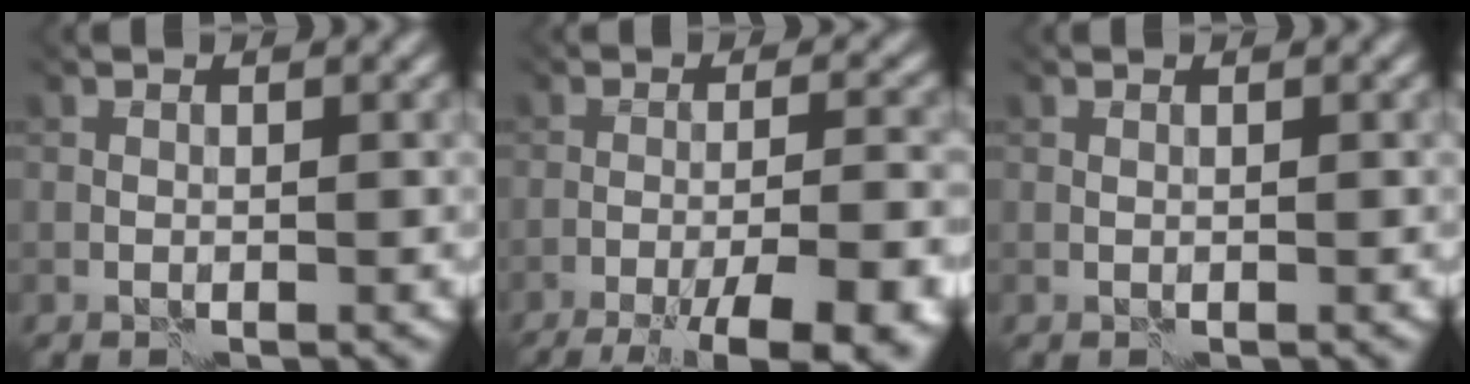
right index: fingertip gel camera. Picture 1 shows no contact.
{"total": 12.3, "force": [-8.9, 2.7, 8.1], "torque": [-0.076, -0.003, -0.096]}
{"total": 0.5, "force": [0.5, 0.0, 0.2], "torque": [-0.002, -0.002, 0.009]}